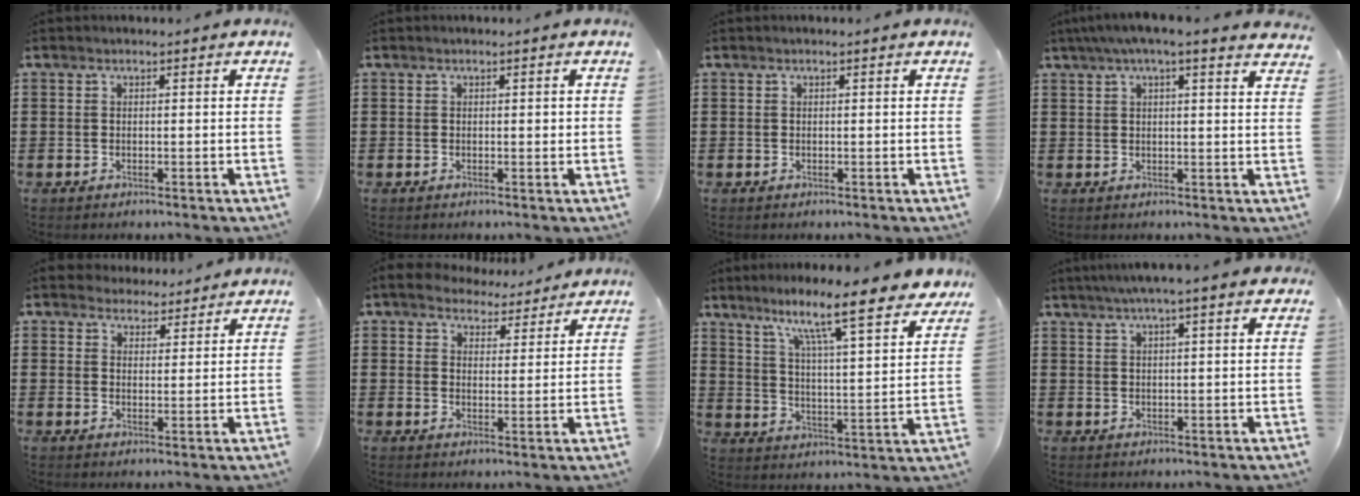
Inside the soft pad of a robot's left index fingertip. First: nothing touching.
{"total": 0.6, "force": [0.1, 0.2, 0.6], "torque": [-0.011, 0.001, 0.002]}
{"total": 0.0}
{"total": 4.0, "force": [3.1, -0.1, 2.5], "torque": [-0.058, -0.004, 0.053]}
{"total": 3.5, "force": [3.1, 1.5, 0.0], "torque": [-0.013, 0.003, 0.060]}
{"total": 5.1, "force": [4.8, 1.6, 0.9], "torque": [-0.038, -0.009, 0.088]}
{"total": 10.6, "force": [8.6, 0.6, 6.2], "torque": [-0.126, -0.059, 0.134]}
{"total": 3.7, "force": [2.4, 0.1, 2.9], "torque": [-0.060, 0.006, 0.041]}